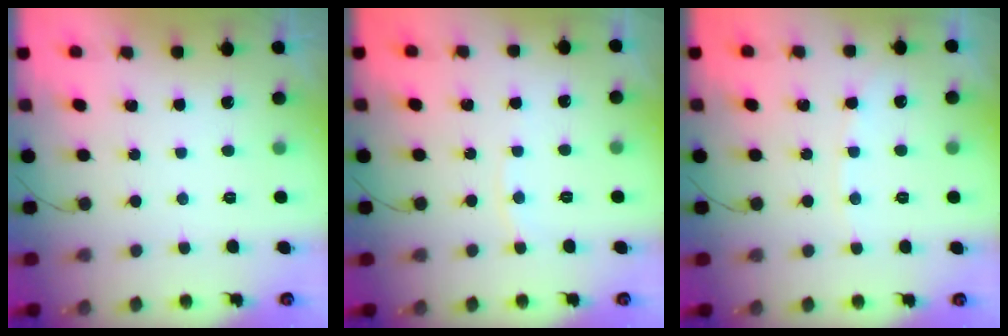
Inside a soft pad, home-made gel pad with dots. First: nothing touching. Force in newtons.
{"total": 2.5, "press": 2.5, "slide": 0.2}
{"total": 4.5, "press": 4.5, "slide": 0.6}